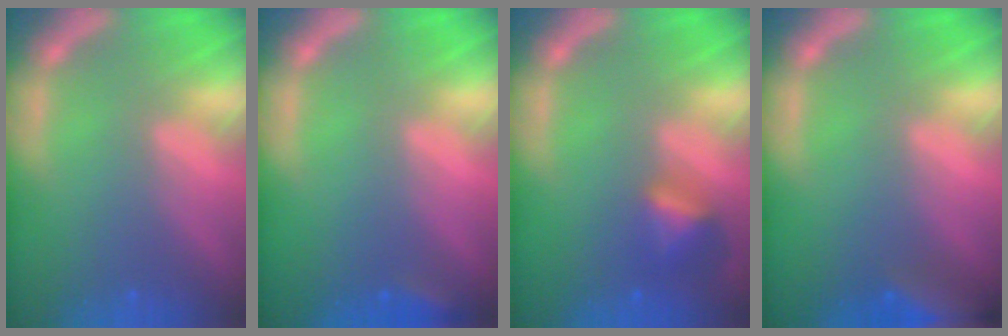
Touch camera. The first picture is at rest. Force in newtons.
{"total": 1.9}
{"total": 2.9}
{"total": 7.5}